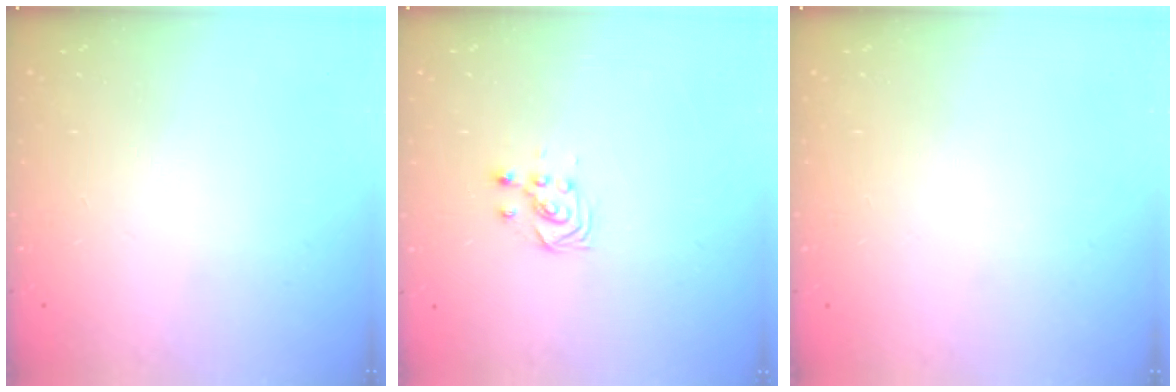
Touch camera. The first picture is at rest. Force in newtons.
{"total": 2.7, "press": 2.7, "slide": 0.3}
{"total": 0.0}